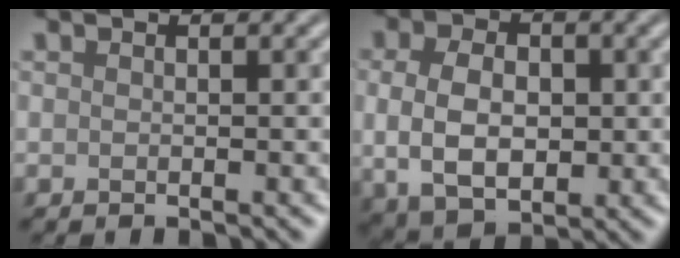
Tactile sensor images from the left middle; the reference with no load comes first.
{"total": 6.5, "force": [0.0, 4.4, 4.8], "torque": [-0.090, -0.005, 0.004]}